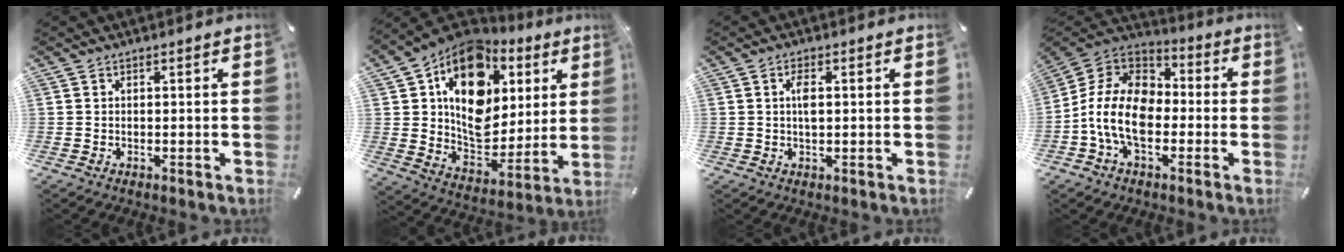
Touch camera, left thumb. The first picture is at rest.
{"total": 18.5, "force": [7.9, 13.3, 10.2], "torque": [-0.159, -0.053, 0.142]}
{"total": 2.9, "force": [0.4, 1.1, 2.6], "torque": [-0.061, 0.003, 0.002]}
{"total": 14.3, "force": [-4.9, 9.6, 9.4], "torque": [-0.211, 0.028, -0.096]}